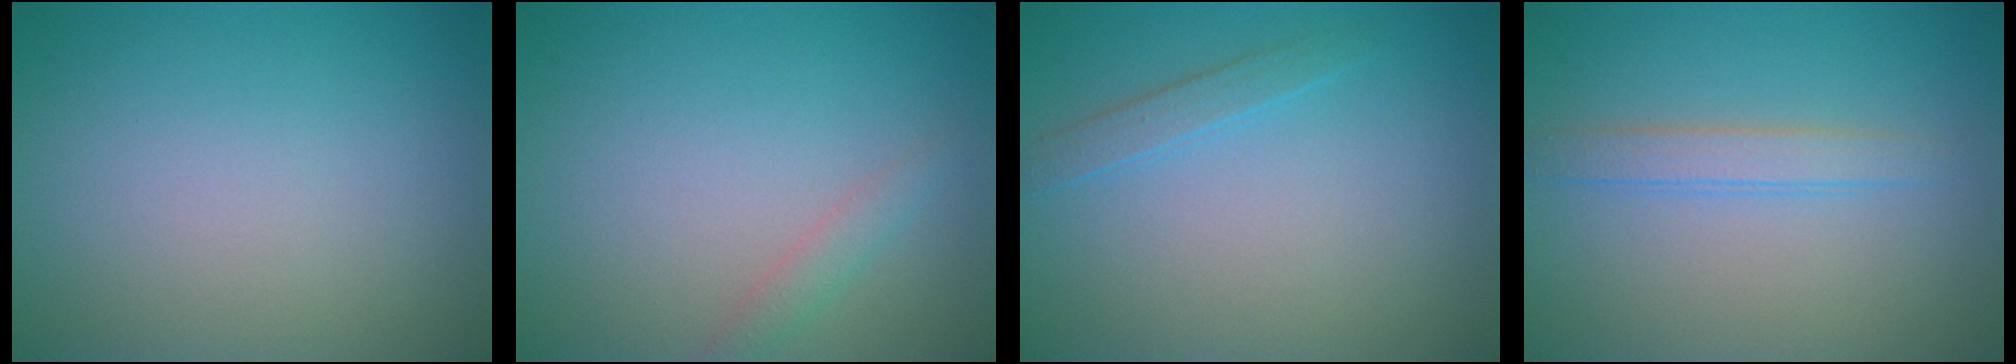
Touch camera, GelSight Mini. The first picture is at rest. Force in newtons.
{"total": 1.3, "press": 1.3, "slide": 0.1}
{"total": 1.3, "press": 1.3, "slide": 0.1}
{"total": 1.9, "press": 1.9, "slide": 0.0}